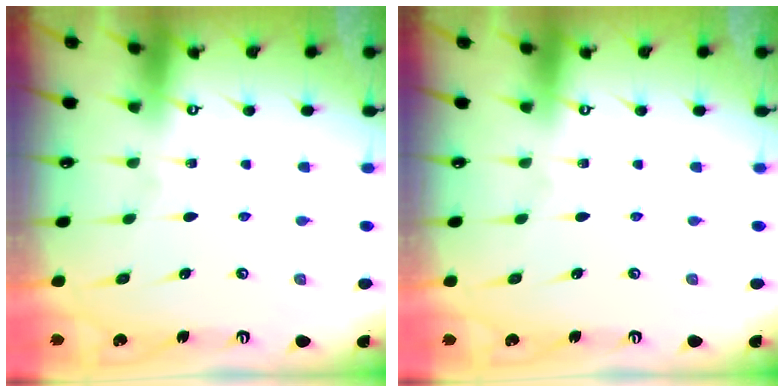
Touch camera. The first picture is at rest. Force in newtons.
{"total": 0.0}